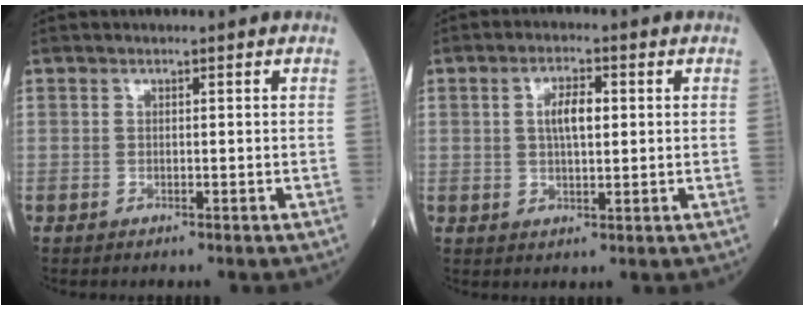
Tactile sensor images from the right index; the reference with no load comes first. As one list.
[{"total": 4.7, "force": [0.9, 1.5, 4.3], "torque": [-0.082, 0.008, 0.019]}]